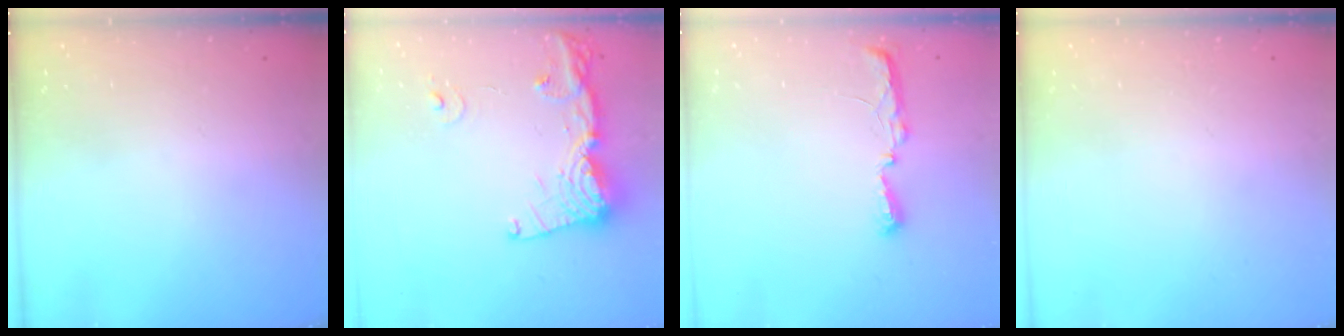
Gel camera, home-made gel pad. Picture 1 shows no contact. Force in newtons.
{"total": 16.5, "press": 16.4, "slide": 2.1}
{"total": 5.4, "press": 5.3, "slide": 0.7}
{"total": 0.0}